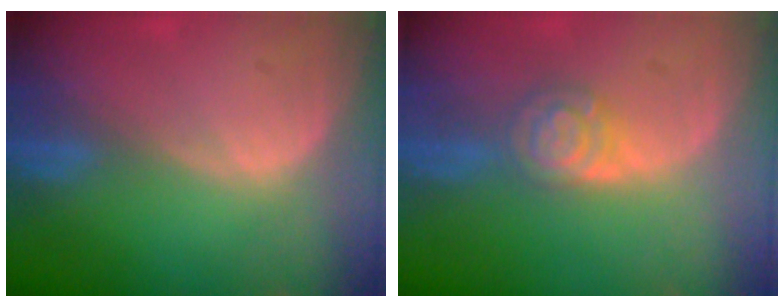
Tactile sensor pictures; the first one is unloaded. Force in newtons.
{"total": 5.2, "press": 5.2, "slide": 0.2}